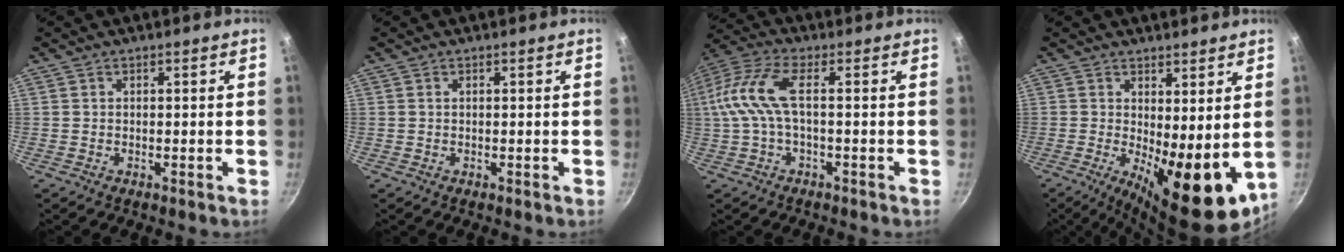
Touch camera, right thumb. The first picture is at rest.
{"total": 0.0}
{"total": 9.9, "force": [0.4, 3.7, 9.1], "torque": [-0.229, 0.032, 0.006]}
{"total": 15.0, "force": [-1.1, 5.8, 13.8], "torque": [-0.203, -0.031, 0.005]}